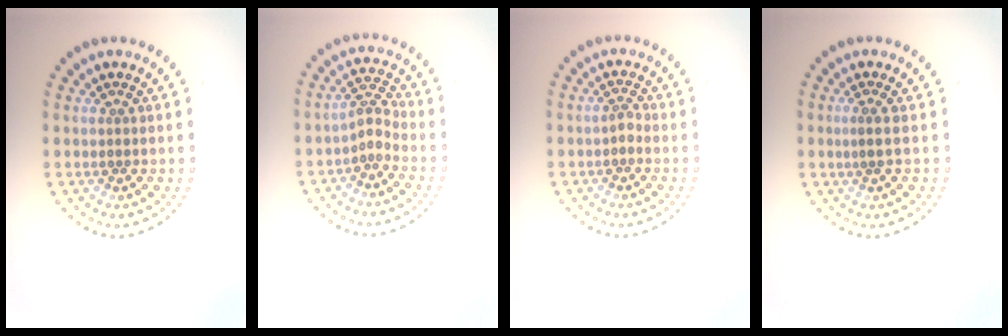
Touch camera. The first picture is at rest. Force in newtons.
{"total": 2.0, "press": 1.3, "slide": 1.5}
{"total": 0.9, "press": 0.7, "slide": 0.6}
{"total": 0.9, "press": 0.6, "slide": 0.6}